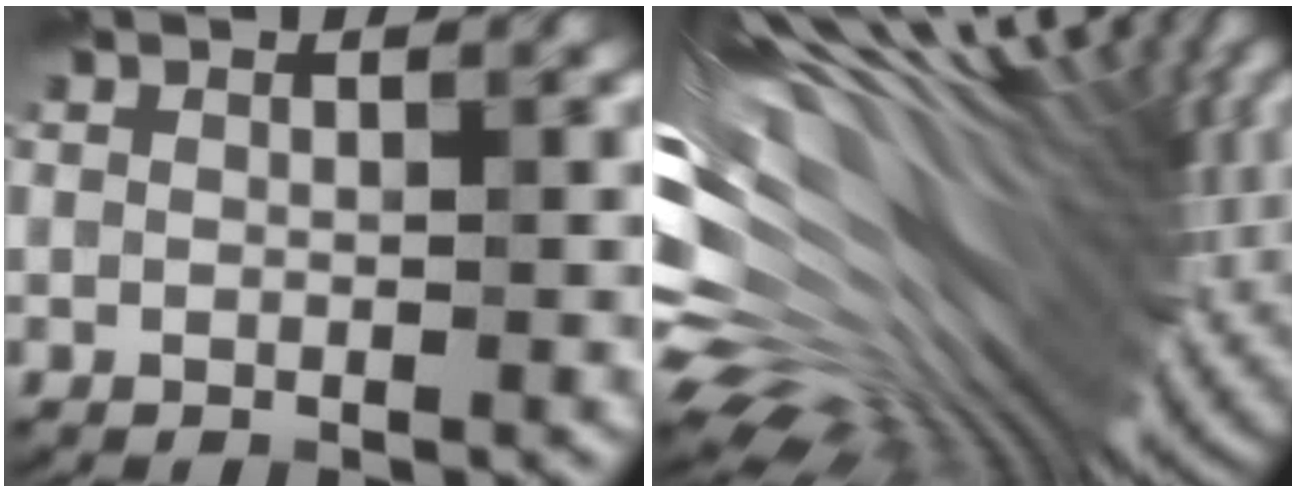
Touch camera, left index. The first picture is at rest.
{"total": 15.2, "force": [2.1, 6.3, 13.6], "torque": [-0.244, 0.020, 0.039]}